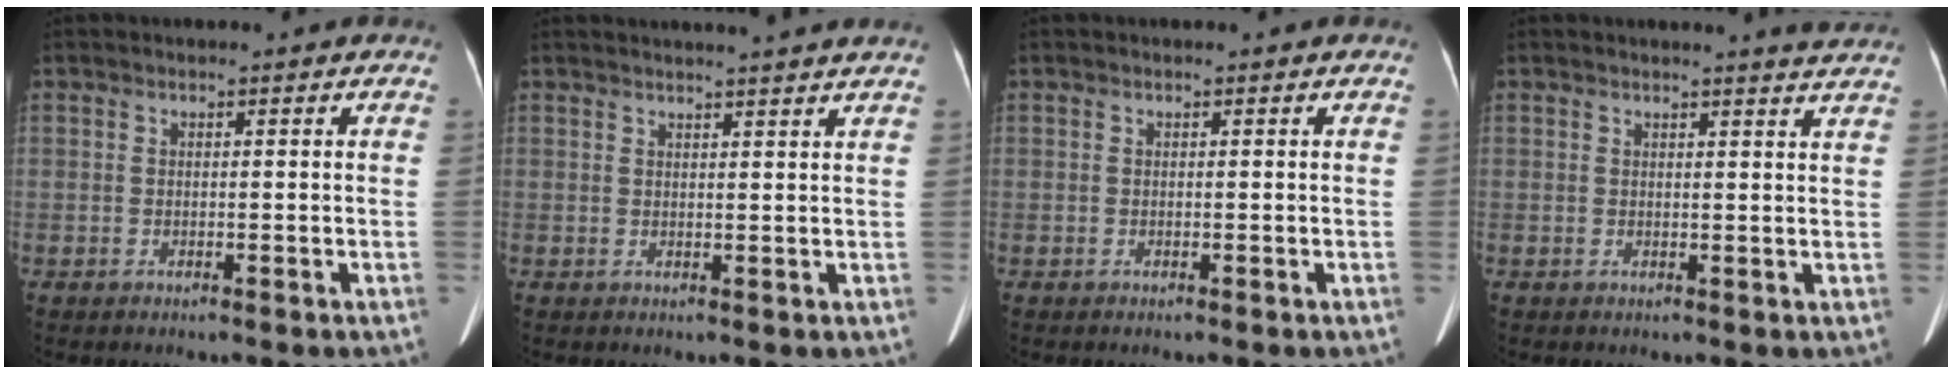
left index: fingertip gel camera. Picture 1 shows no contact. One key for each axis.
{"total": 7.7, "fx": 7.0, "fy": -0.7, "fz": 3.1, "tx": -0.038, "ty": 0.018, "tz": 0.073}
{"total": 0.0}
{"total": 4.6, "fx": 4.4, "fy": -0.4, "fz": 1.4, "tx": -0.021, "ty": -0.005, "tz": 0.032}